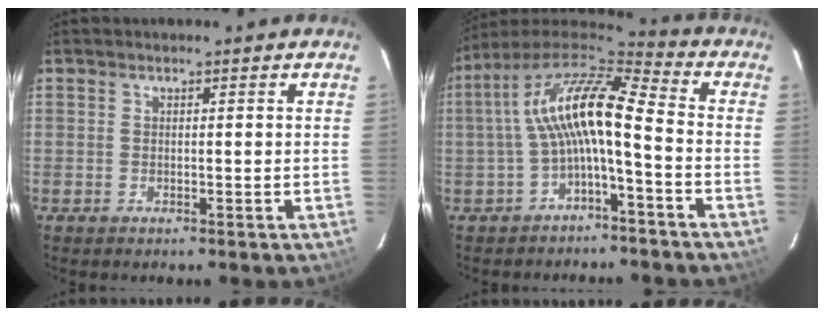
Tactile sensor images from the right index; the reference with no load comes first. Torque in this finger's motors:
{"motor_torque": [0.73, -0.19, 1.05, 0.21]}